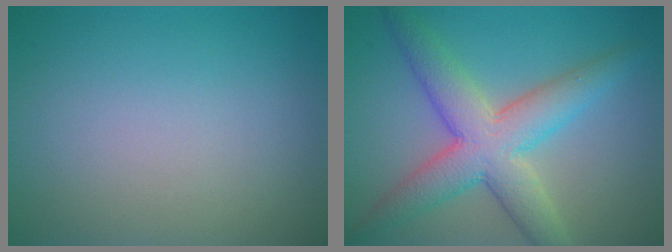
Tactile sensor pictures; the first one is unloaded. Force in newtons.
{"total": 6.9, "press": 6.9, "slide": 0.2}